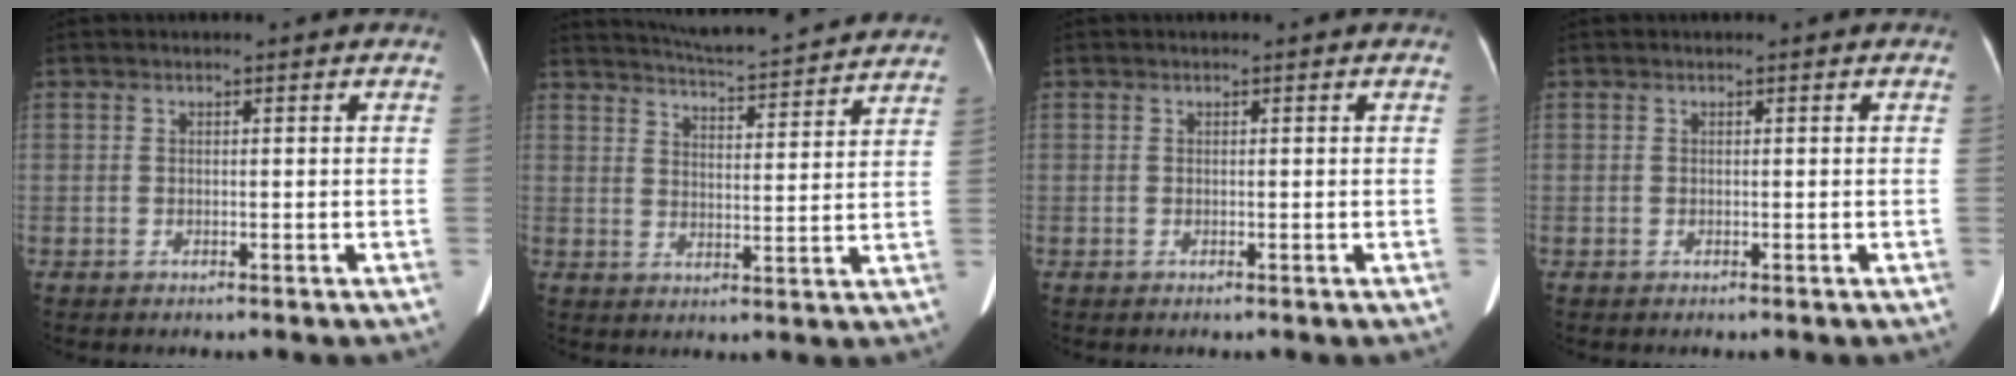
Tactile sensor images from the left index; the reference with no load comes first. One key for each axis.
{"total": 18.5, "fx": 17.4, "fy": 1.4, "fz": 6.1, "tx": -0.097, "ty": -0.006, "tz": 0.224}
{"total": 0.0}
{"total": 0.0}